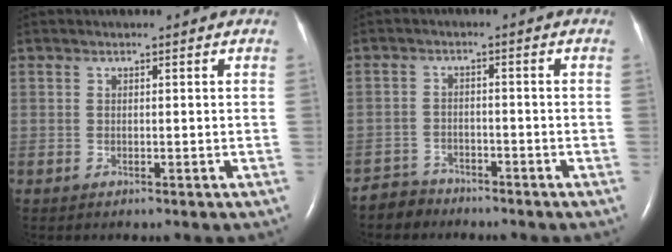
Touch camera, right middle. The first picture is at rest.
{"total": 3.6, "force": [-3.1, 1.5, -0.9], "torque": [0.014, -0.001, -0.060]}